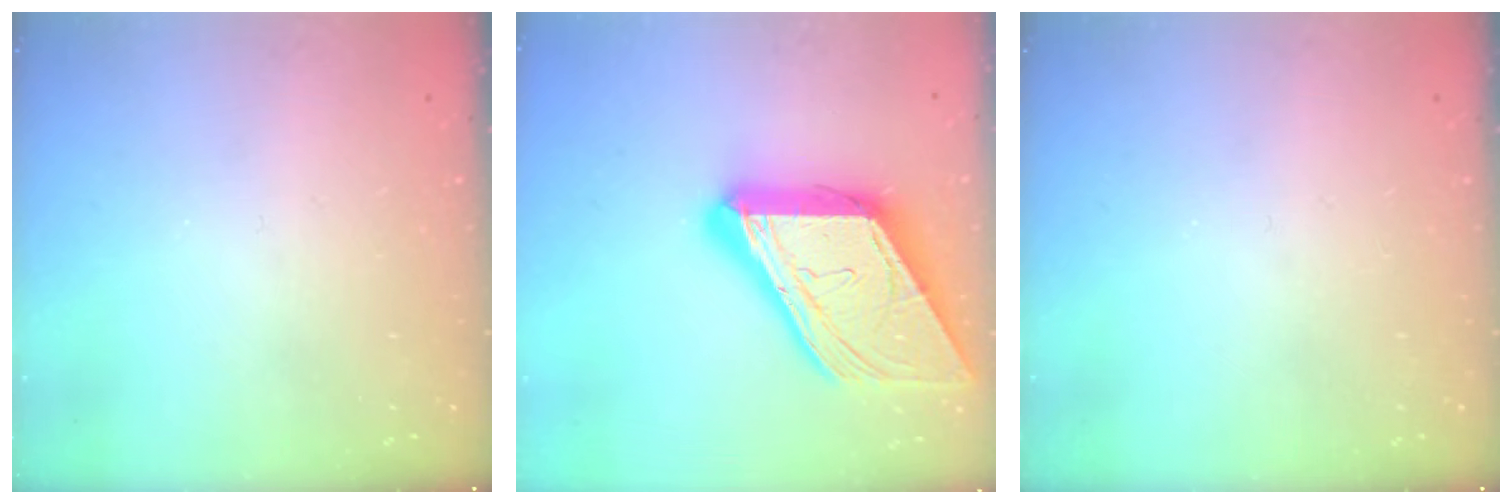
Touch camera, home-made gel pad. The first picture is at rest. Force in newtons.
{"total": 24.3, "press": 24.2, "slide": 2.6}
{"total": 0.0}